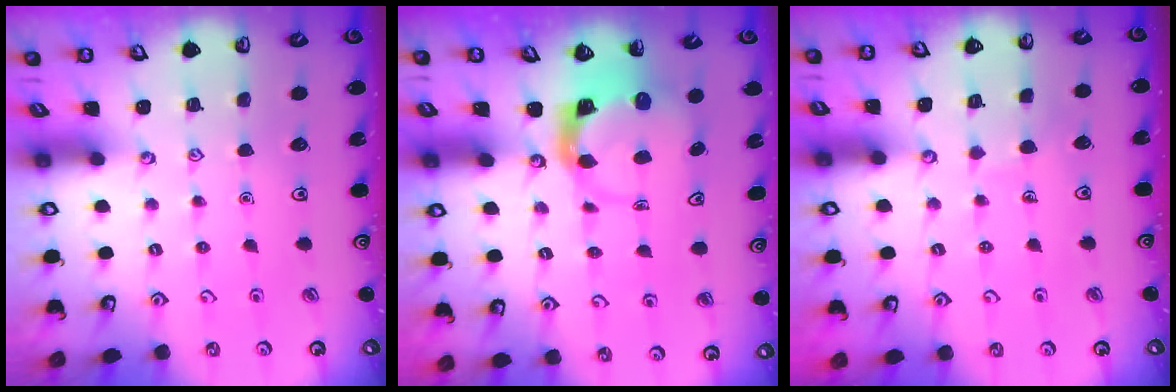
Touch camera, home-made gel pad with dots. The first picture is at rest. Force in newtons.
{"total": 3.9, "press": 3.9, "slide": 0.6}
{"total": 3.9, "press": 3.9, "slide": 0.2}